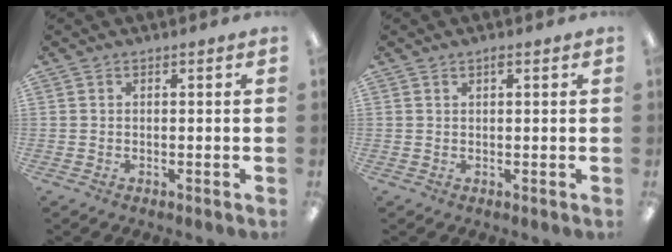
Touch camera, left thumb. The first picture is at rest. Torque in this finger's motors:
{"motor_torque": [-0.06, 0.02, 0.11, 0.02, -0.01]}